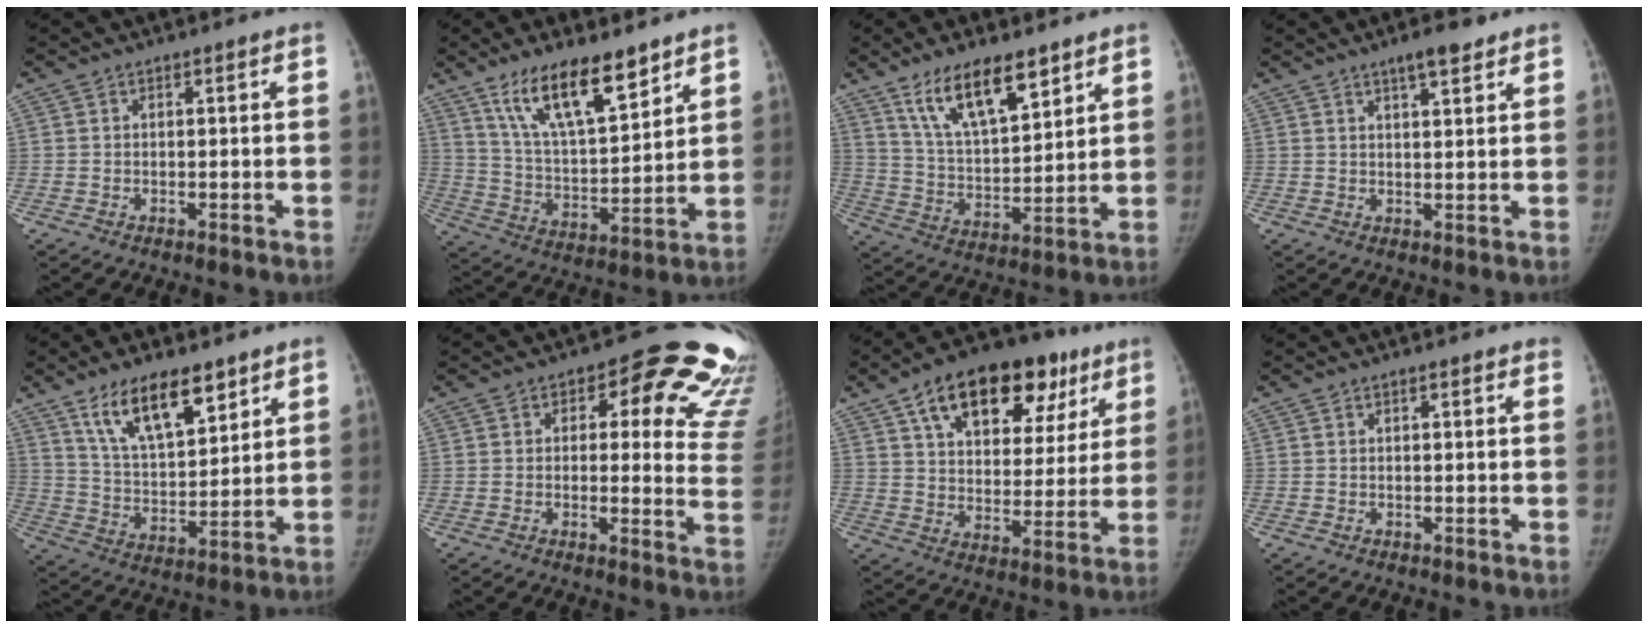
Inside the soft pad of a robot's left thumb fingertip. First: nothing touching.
{"total": 15.6, "force": [10.5, 5.2, 10.3], "torque": [-0.151, -0.057, 0.202]}
{"total": 14.2, "force": [9.2, 5.3, 9.4], "torque": [-0.136, -0.049, 0.177]}
{"total": 4.8, "force": [3.4, 1.2, 3.2], "torque": [-0.042, -0.018, 0.051]}
{"total": 14.4, "force": [9.1, 5.9, 9.4], "torque": [-0.128, -0.048, 0.172]}
{"total": 19.5, "force": [9.4, 9.5, 14.2], "torque": [-0.113, -0.030, 0.088]}
{"total": 24.1, "force": [12.8, 13.4, 15.4], "torque": [-0.196, 0.004, 0.196]}
{"total": 1.4, "force": [1.1, 0.4, 0.8], "torque": [-0.006, 0.001, 0.012]}